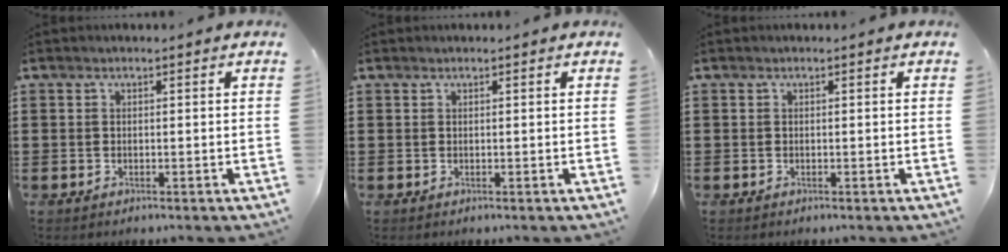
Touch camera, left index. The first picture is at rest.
{"total": 0.0}
{"total": 0.0}